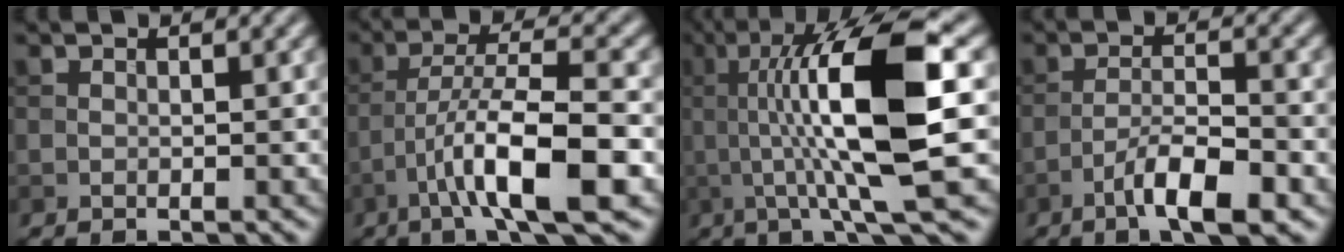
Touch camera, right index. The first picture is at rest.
{"total": 9.2, "force": [-4.0, 1.8, 8.1], "torque": [-0.133, 0.014, -0.071]}
{"total": 12.3, "force": [1.0, 2.6, 12.0], "torque": [-0.185, 0.007, 0.017]}
{"total": 5.7, "force": [-3.2, 1.2, 4.5], "torque": [-0.078, 0.006, -0.058]}